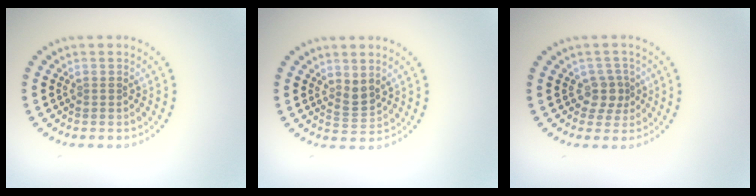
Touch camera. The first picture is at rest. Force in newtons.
{"total": 1.8, "press": 1.5, "slide": 1.1}
{"total": 2.1, "press": 1.7, "slide": 1.2}